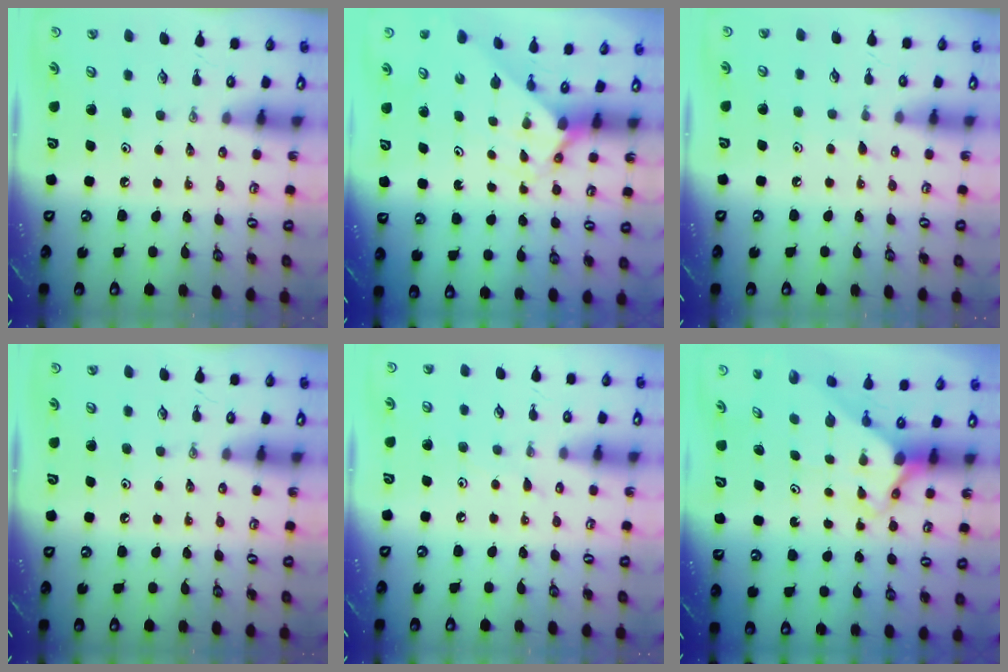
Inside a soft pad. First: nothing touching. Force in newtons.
{"total": 2.0, "press": 2.0, "slide": 0.2}
{"total": 5.2, "press": 5.1, "slide": 0.6}
{"total": 0.0}
{"total": 3.0, "press": 3.0, "slide": 0.4}
{"total": 2.8, "press": 2.8, "slide": 0.2}